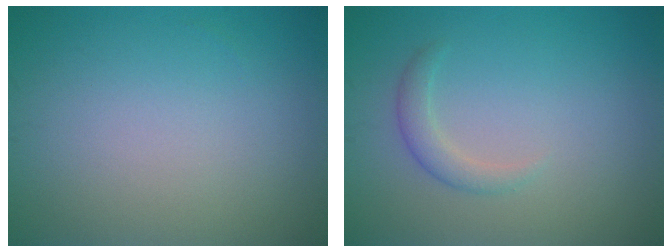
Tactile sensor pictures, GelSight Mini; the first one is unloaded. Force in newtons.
{"total": 1.6, "press": 1.6, "slide": 0.1}